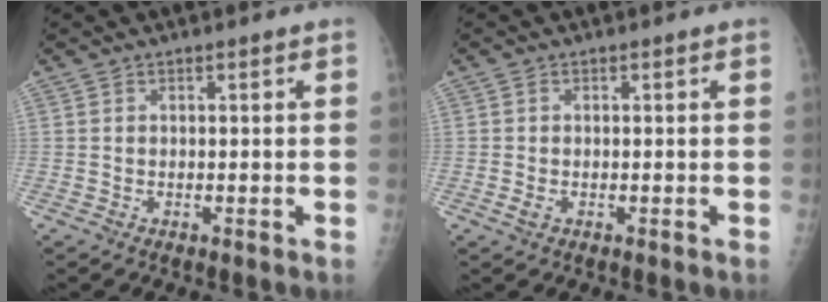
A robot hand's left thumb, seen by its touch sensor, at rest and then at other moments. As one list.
[{"total": 1.8, "force": [-0.7, 1.1, 1.2], "torque": [-0.026, 0.004, -0.015]}]